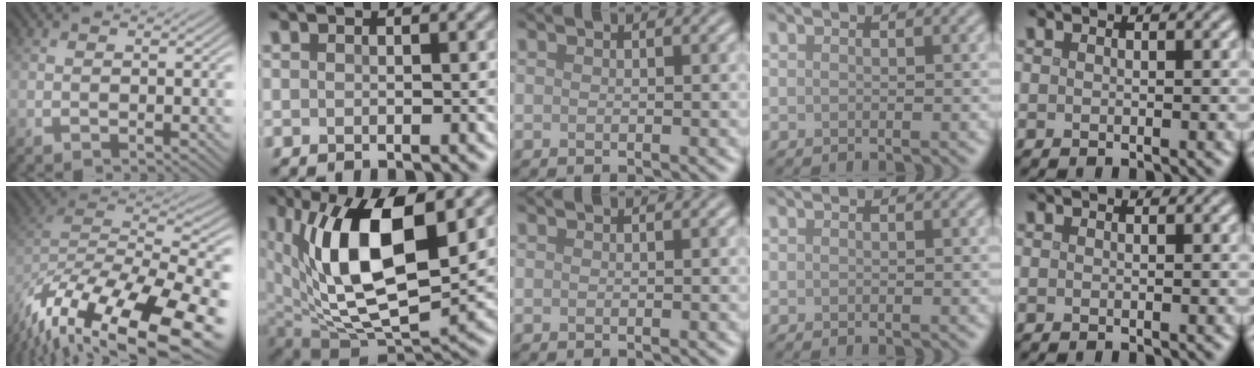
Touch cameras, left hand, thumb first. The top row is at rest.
{"thumb": {"total": 19.4, "force": [-13.1, 7.9, 11.9], "torque": [-0.209, -0.031, -0.178]}, "index": {"total": 13.0, "force": [3.4, 5.8, 11.1], "torque": [-0.186, -0.006, 0.060]}}